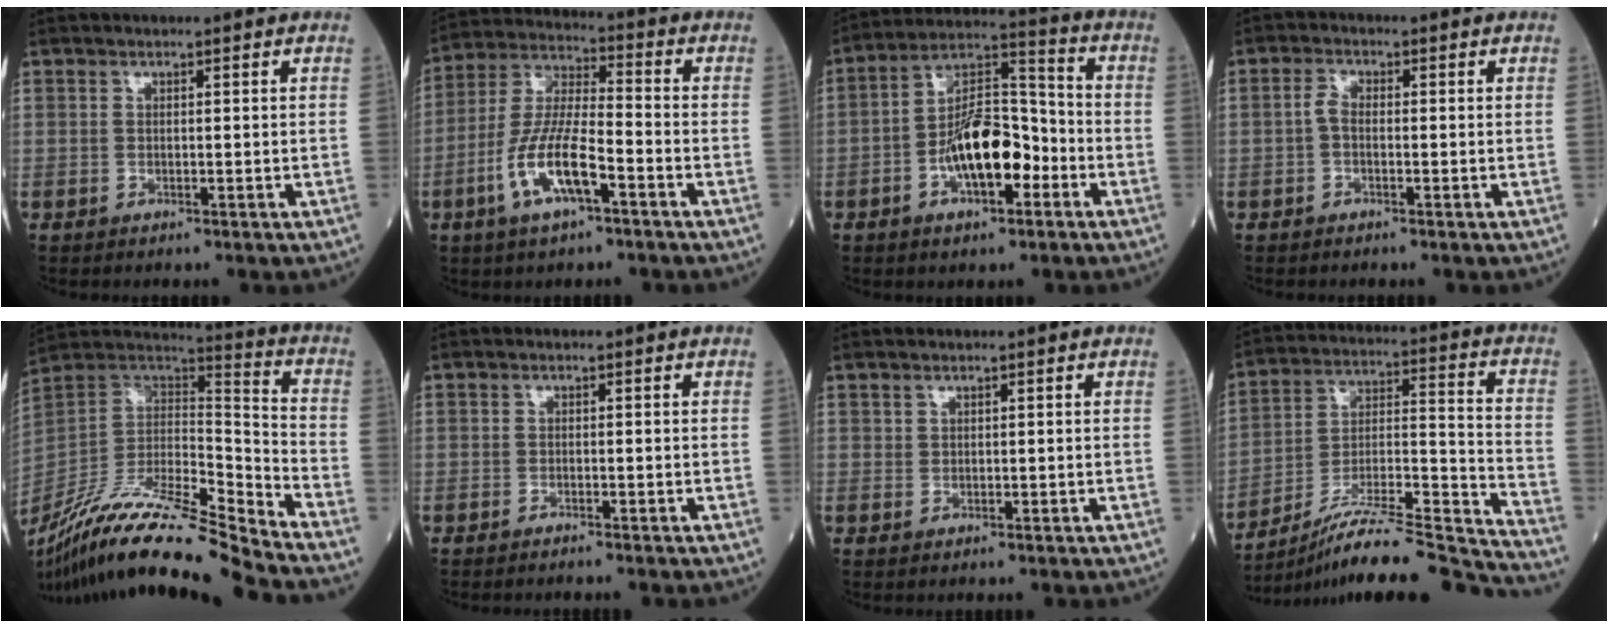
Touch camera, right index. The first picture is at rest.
{"total": 11.3, "force": [-4.7, 2.8, 9.9], "torque": [-0.206, 0.001, -0.089]}
{"total": 11.8, "force": [-3.9, 4.6, 10.2], "torque": [-0.188, 0.023, -0.069]}
{"total": 1.9, "force": [-0.4, 1.0, 1.6], "torque": [-0.030, 0.004, -0.010]}
{"total": 22.7, "force": [-19.5, 0.5, 11.7], "torque": [-0.253, -0.005, -0.356]}
{"total": 1.6, "force": [-1.5, -0.2, 0.5], "torque": [-0.008, 0.001, -0.021]}
{"total": 0.0}
{"total": 23.6, "force": [-21.7, -0.8, 9.2], "torque": [-0.128, -0.002, -0.346]}